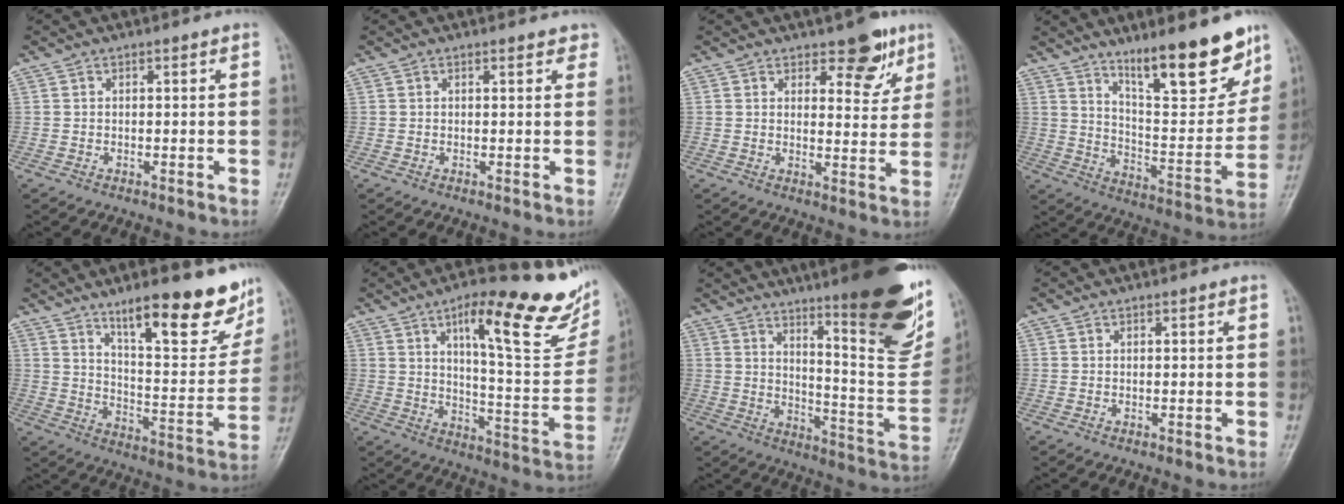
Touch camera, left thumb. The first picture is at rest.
{"total": 1.6, "force": [1.2, 0.8, 0.7], "torque": [0.006, -0.003, 0.008]}
{"total": 7.2, "force": [4.6, 3.4, 4.2], "torque": [-0.023, -0.029, 0.061]}
{"total": 17.6, "force": [12.4, 4.5, 11.7], "torque": [-0.136, -0.085, 0.204]}
{"total": 19.3, "force": [12.9, 5.5, 13.2], "torque": [-0.141, -0.080, 0.200]}
{"total": 23.8, "force": [13.2, 6.5, 18.7], "torque": [-0.217, -0.047, 0.195]}
{"total": 26.1, "force": [15.8, 5.2, 20.2], "torque": [-0.251, -0.087, 0.225]}
{"total": 0.0}